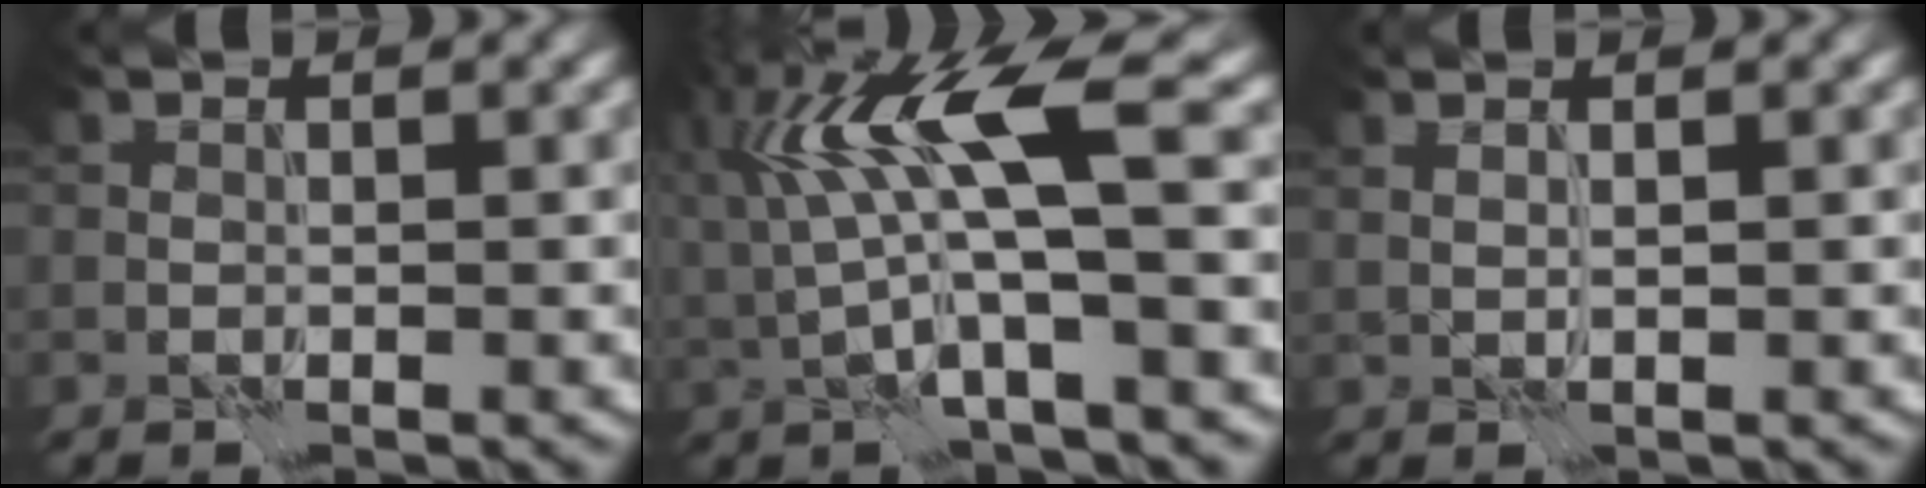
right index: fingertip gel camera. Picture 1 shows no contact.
{"total": 9.7, "force": [1.7, 2.4, 9.3], "torque": [-0.187, 0.007, 0.032]}
{"total": 1.1, "force": [0.7, 0.2, 0.8], "torque": [-0.014, -0.004, 0.006]}